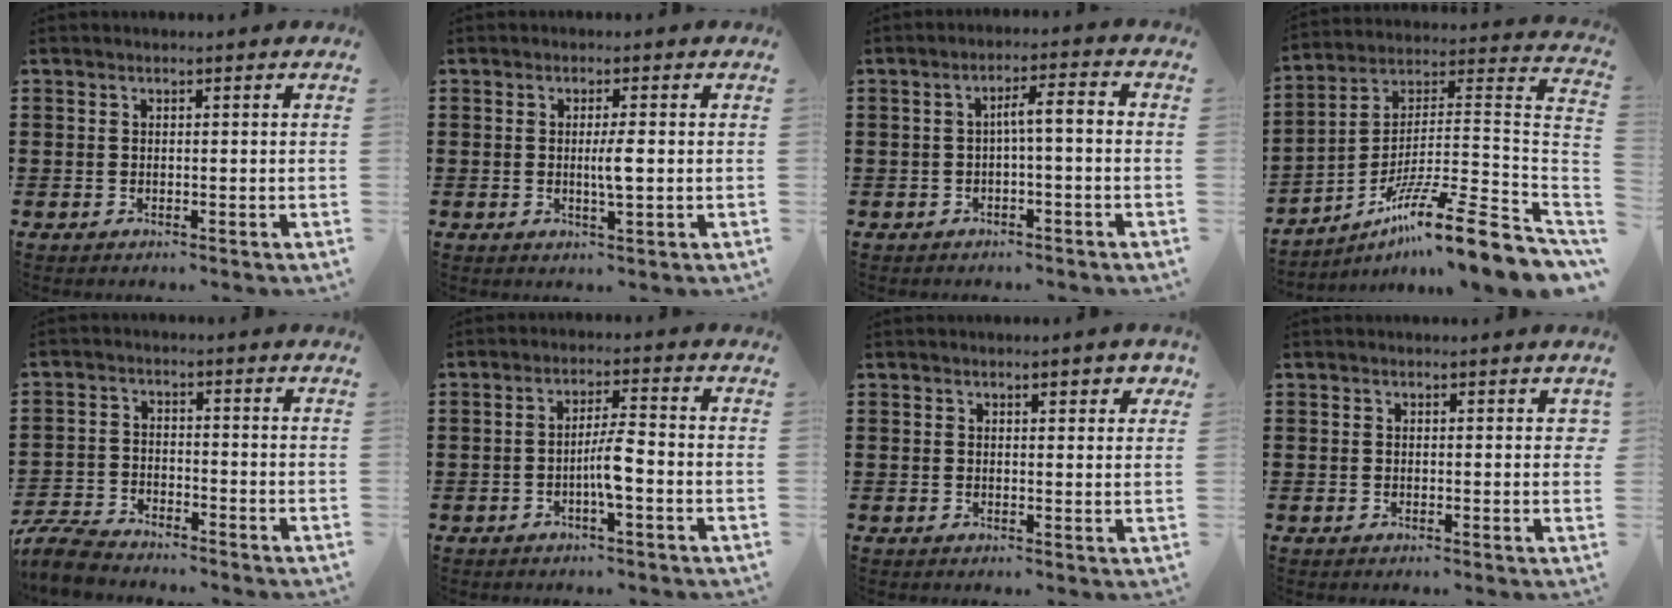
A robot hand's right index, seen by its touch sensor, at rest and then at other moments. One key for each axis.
{"total": 3.2, "fx": -0.1, "fy": 0.3, "fz": 3.1, "tx": -0.057, "ty": -0.004, "tz": -0.003}
{"total": 3.3, "fx": -0.8, "fy": 0.2, "fz": 3.1, "tx": -0.060, "ty": 0.007, "tz": -0.020}
{"total": 15.1, "fx": -10.2, "fy": 0.4, "fz": 11.1, "tx": -0.182, "ty": 0.010, "tz": -0.188}
{"total": 5.1, "fx": -4.9, "fy": 0.8, "fz": 1.1, "tx": -0.045, "ty": -0.001, "tz": -0.105}
{"total": 4.5, "fx": -1.5, "fy": 0.5, "fz": 4.2, "tx": -0.081, "ty": -0.002, "tz": -0.032}
{"total": 2.0, "fx": 1.3, "fy": 0.7, "fz": 1.4, "tx": -0.014, "ty": 0.001, "tz": 0.019}
{"total": 0.7, "fx": 0.1, "fy": 0.6, "fz": 0.3, "tx": 0.001, "ty": 0.002, "tz": -0.001}